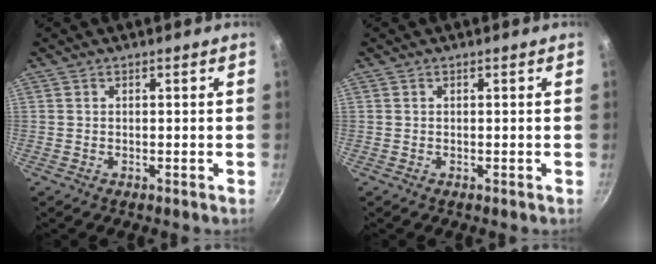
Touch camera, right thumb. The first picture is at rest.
{"total": 0.0}